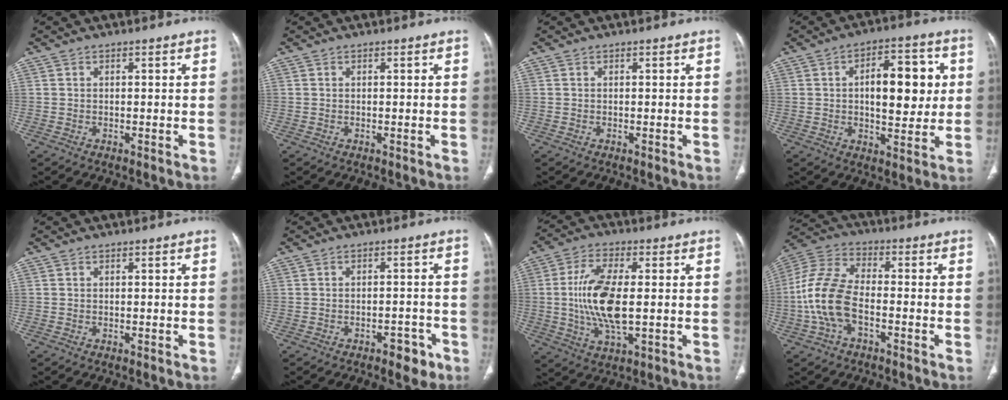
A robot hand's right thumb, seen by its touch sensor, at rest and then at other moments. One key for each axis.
{"total": 0.0}
{"total": 0.0}
{"total": 13.8, "fx": 2.0, "fy": 6.7, "fz": 11.9, "tx": -0.138, "ty": 0.006, "tz": 0.029}
{"total": 0.0}
{"total": 4.4, "fx": -2.7, "fy": 2.2, "fz": 2.6, "tx": -0.017, "ty": 0.019, "tz": -0.031}
{"total": 12.8, "fx": -0.1, "fy": 5.2, "fz": 11.6, "tx": -0.242, "ty": -0.005, "tz": 0.000}
{"total": 12.7, "fx": -3.3, "fy": 7.0, "fz": 10.1, "tx": -0.225, "ty": 0.034, "tz": -0.067}